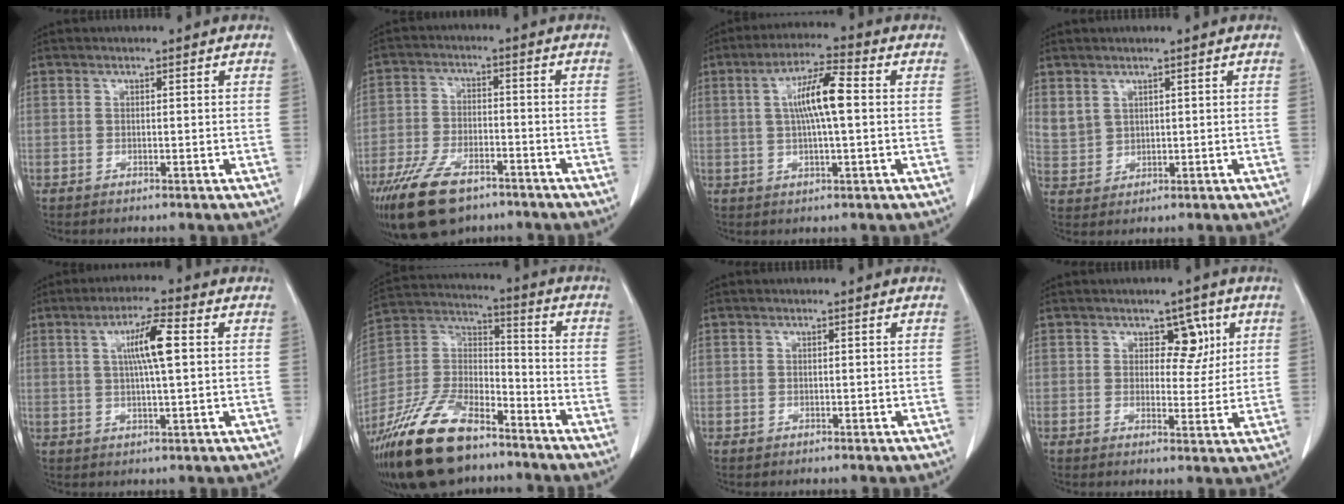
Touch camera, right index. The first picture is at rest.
{"total": 11.7, "force": [-8.0, 5.3, 6.7], "torque": [-0.129, -0.011, -0.138]}
{"total": 8.2, "force": [1.0, 1.0, 8.1], "torque": [-0.152, 0.011, 0.013]}
{"total": 4.5, "force": [2.5, 3.5, 1.2], "torque": [-0.032, 0.004, 0.065]}
{"total": 6.7, "force": [1.4, 0.3, 6.6], "torque": [-0.117, 0.006, 0.024]}
{"total": 20.1, "force": [-14.5, 8.0, 11.4], "torque": [-0.259, 0.001, -0.268]}
{"total": 0.6, "force": [-0.2, 0.5, -0.1], "torque": [0.001, 0.005, -0.003]}
{"total": 4.6, "force": [1.8, 2.9, 3.1], "torque": [-0.030, 0.005, 0.027]}